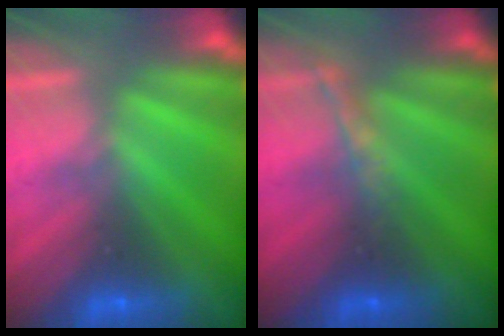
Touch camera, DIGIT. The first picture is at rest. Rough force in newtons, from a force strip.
{"total": 1.6}